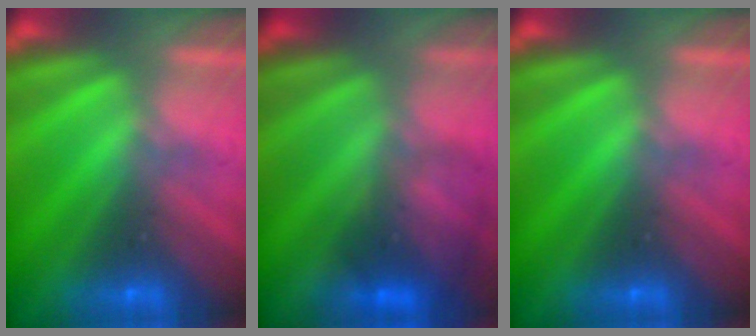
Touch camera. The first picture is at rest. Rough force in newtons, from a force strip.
{"total": 4.9}
{"total": 0.0}